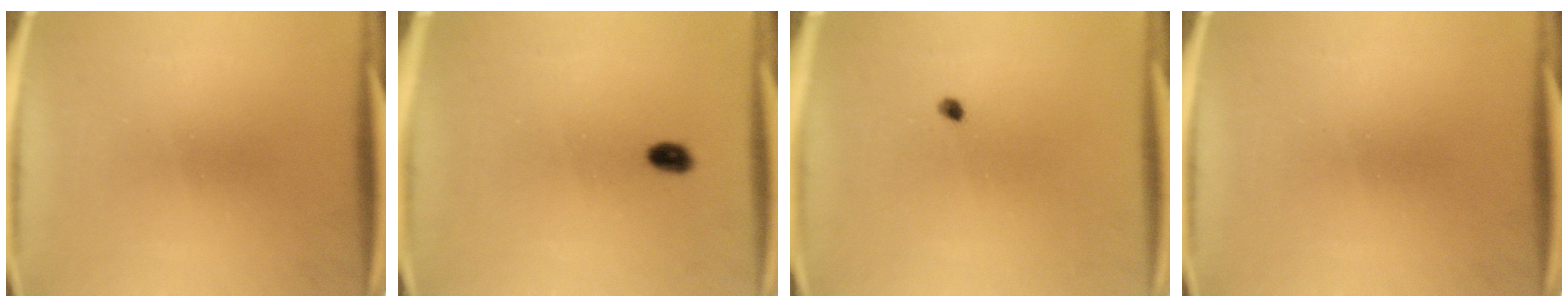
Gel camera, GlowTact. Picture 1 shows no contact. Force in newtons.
{"total": 1.9}
{"total": 0.9}
{"total": 0.0}